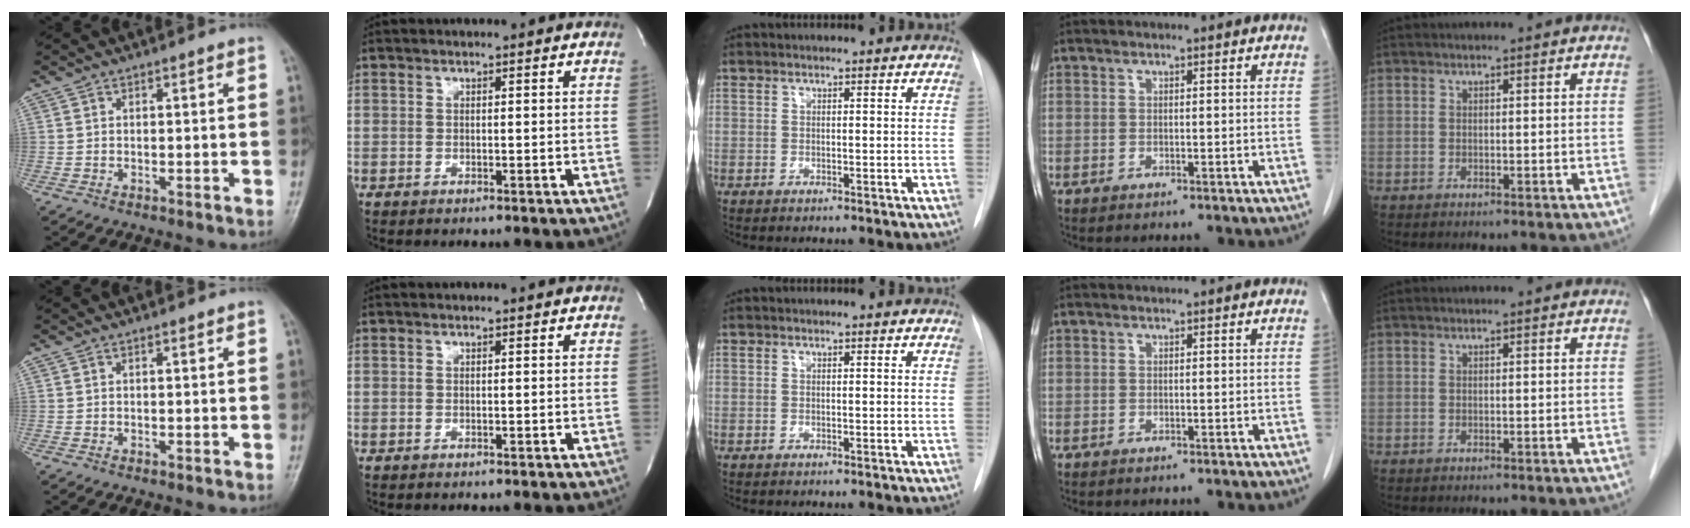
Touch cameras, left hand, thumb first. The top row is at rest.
{}